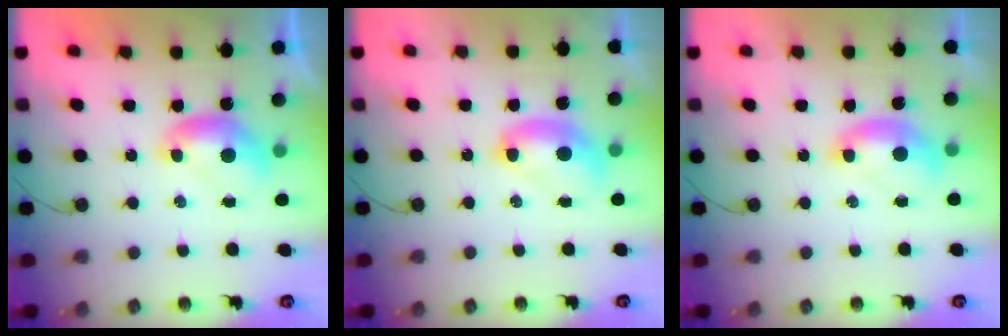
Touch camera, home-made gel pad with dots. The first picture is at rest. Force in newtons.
{"total": 2.7, "press": 2.7, "slide": 0.1}
{"total": 1.5, "press": 1.4, "slide": 0.6}